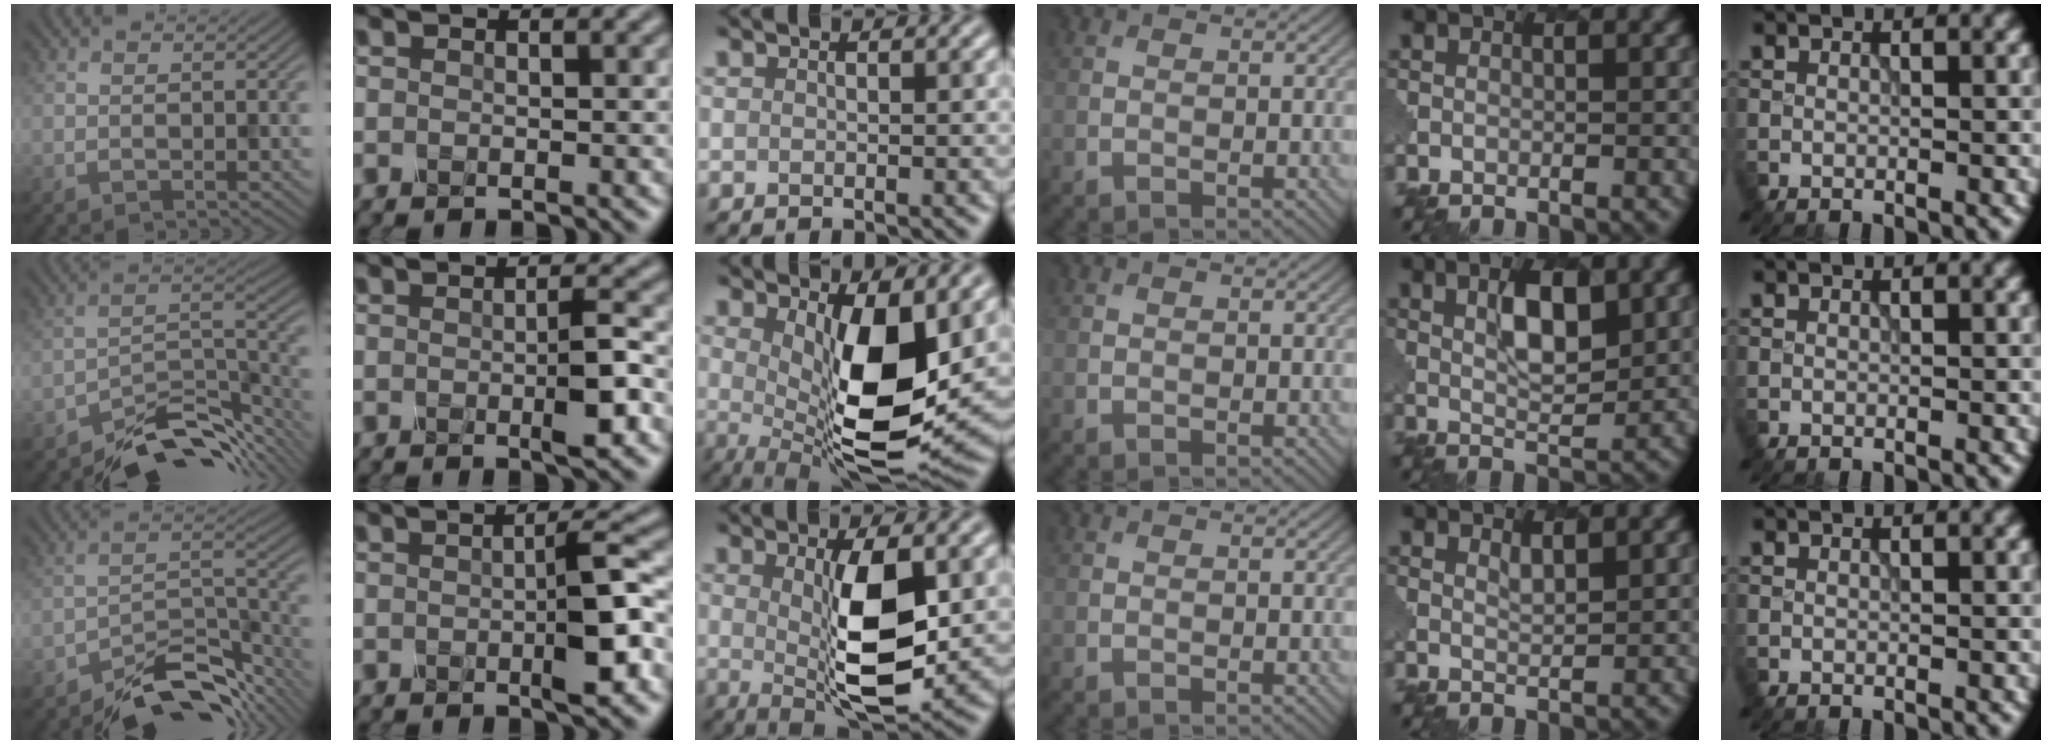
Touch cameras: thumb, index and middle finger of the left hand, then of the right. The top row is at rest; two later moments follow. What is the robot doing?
{"motion": "press", "object": "mechanical pencil"}